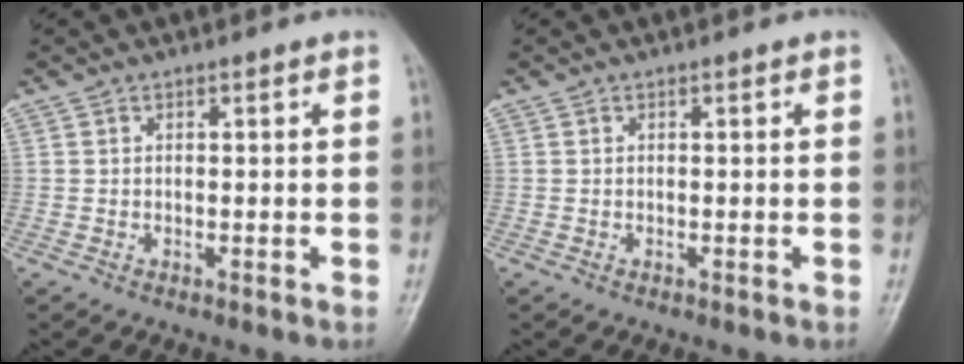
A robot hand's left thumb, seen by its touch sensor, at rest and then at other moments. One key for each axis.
{"total": 0.0}